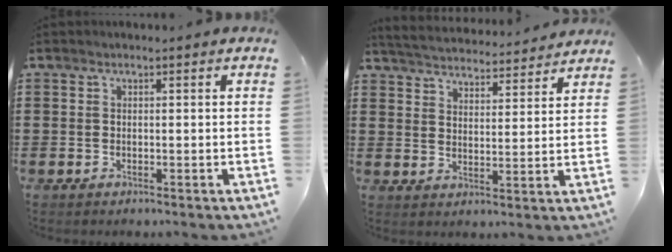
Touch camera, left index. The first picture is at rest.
{"total": 4.3, "force": [4.3, -0.1, 0.2], "torque": [-0.027, -0.033, 0.072]}